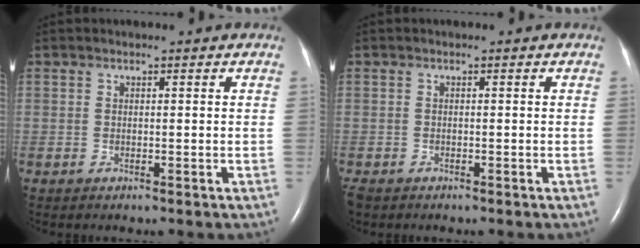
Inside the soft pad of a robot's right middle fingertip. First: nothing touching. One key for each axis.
{"total": 1.9, "fx": -1.5, "fy": 1.0, "fz": 0.7, "tx": -0.018, "ty": -0.004, "tz": -0.023}